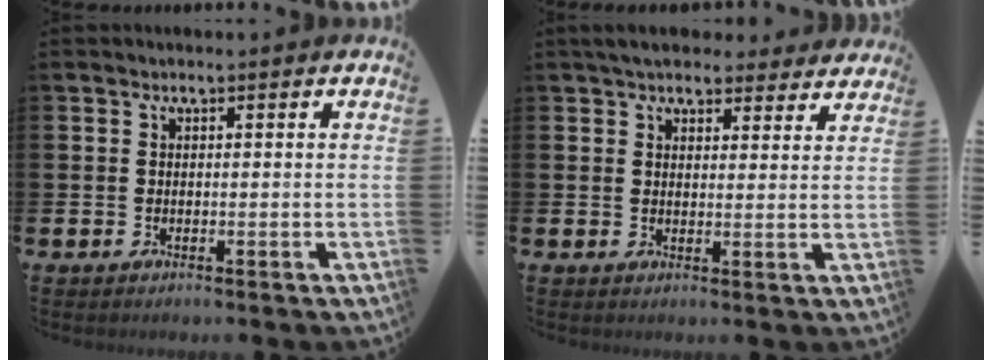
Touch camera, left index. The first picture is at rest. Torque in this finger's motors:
{"motor_torque": [1.15, -0.99, 0.47, 0.21]}